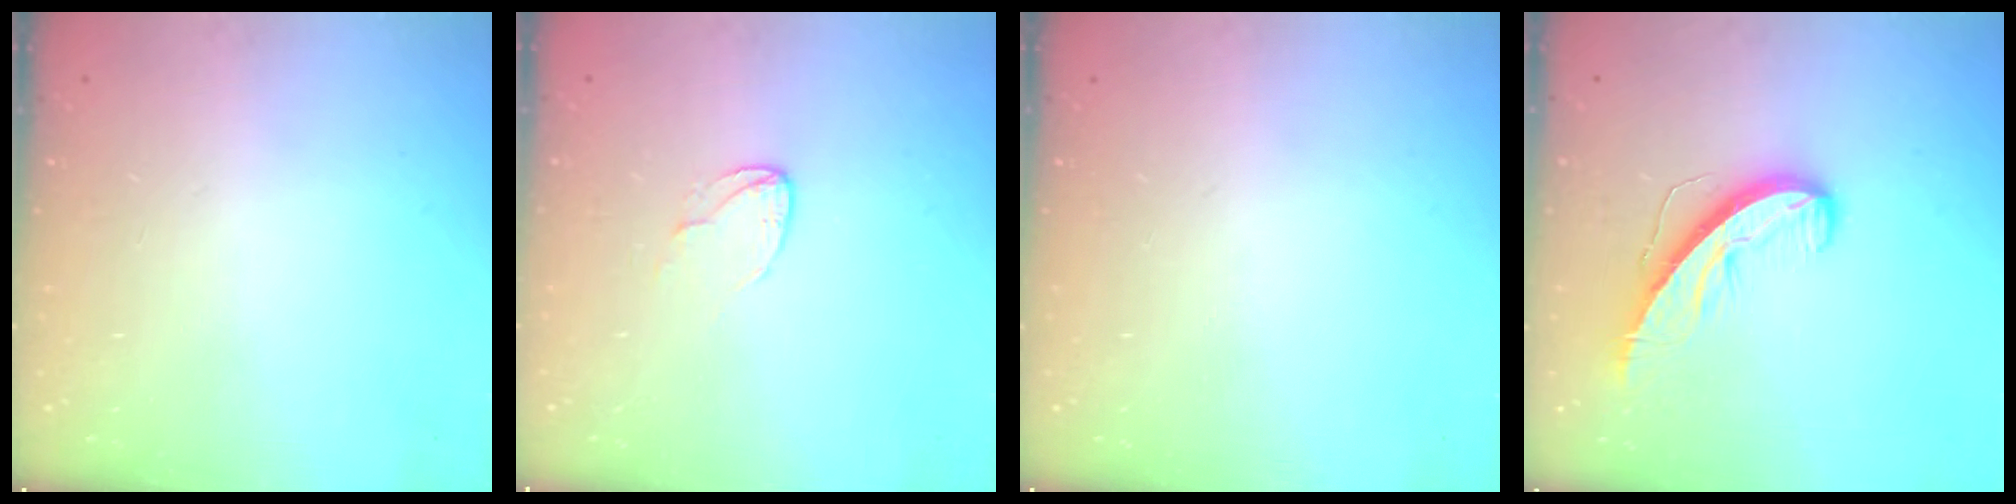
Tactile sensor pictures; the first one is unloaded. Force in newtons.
{"total": 4.4, "press": 4.4, "slide": 0.4}
{"total": 0.0}
{"total": 8.9, "press": 8.9, "slide": 0.2}